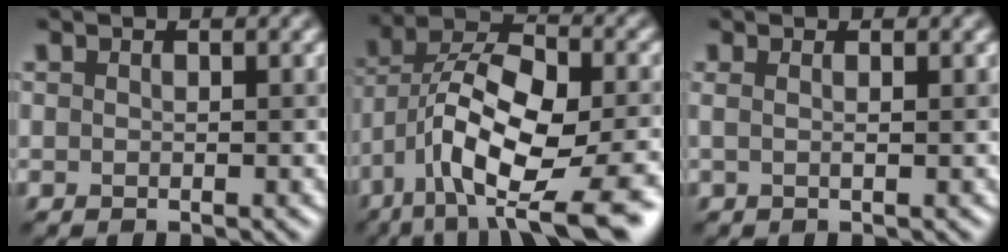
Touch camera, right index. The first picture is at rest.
{"total": 13.0, "force": [-5.7, 5.6, 10.3], "torque": [-0.172, 0.001, -0.096]}
{"total": 0.9, "force": [0.2, 0.1, 0.9], "torque": [-0.019, 0.003, -0.001]}